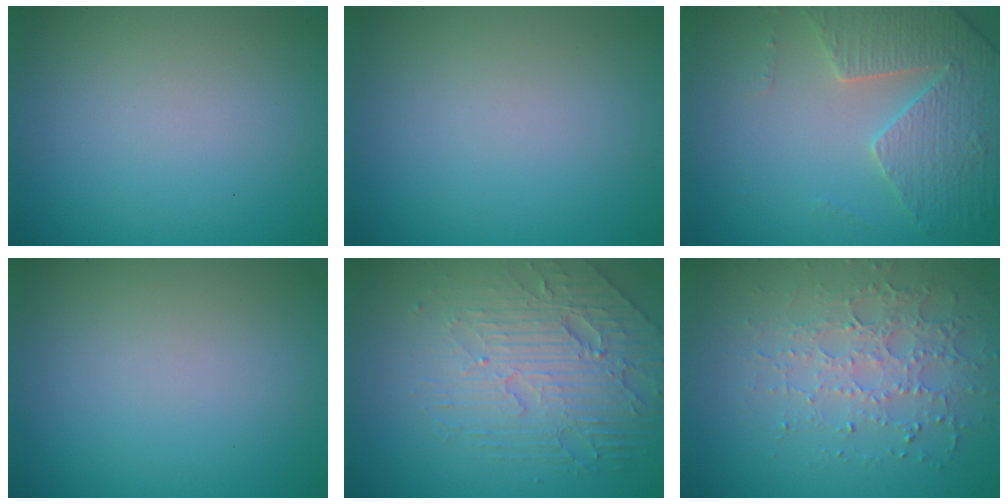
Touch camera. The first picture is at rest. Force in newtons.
{"total": 0.0}
{"total": 4.4, "press": 4.0, "slide": 1.8}
{"total": 0.0}
{"total": 5.9, "press": 4.5, "slide": 3.8}
{"total": 3.8, "press": 3.6, "slide": 1.2}